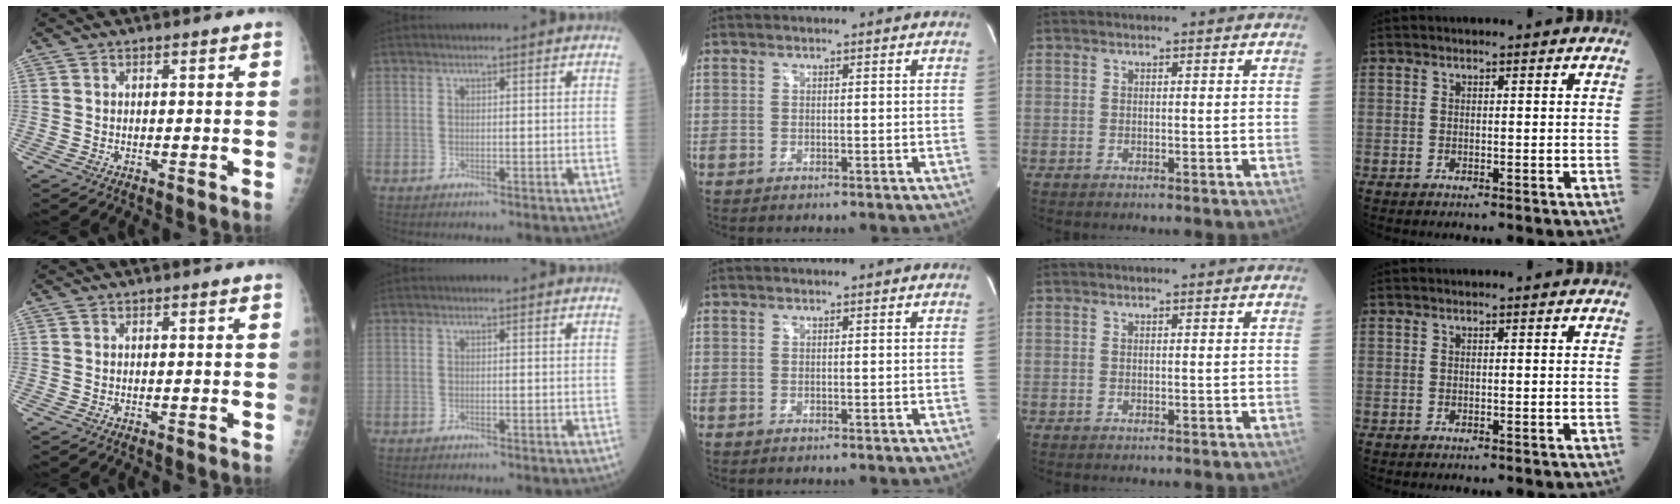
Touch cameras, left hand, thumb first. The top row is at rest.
{}